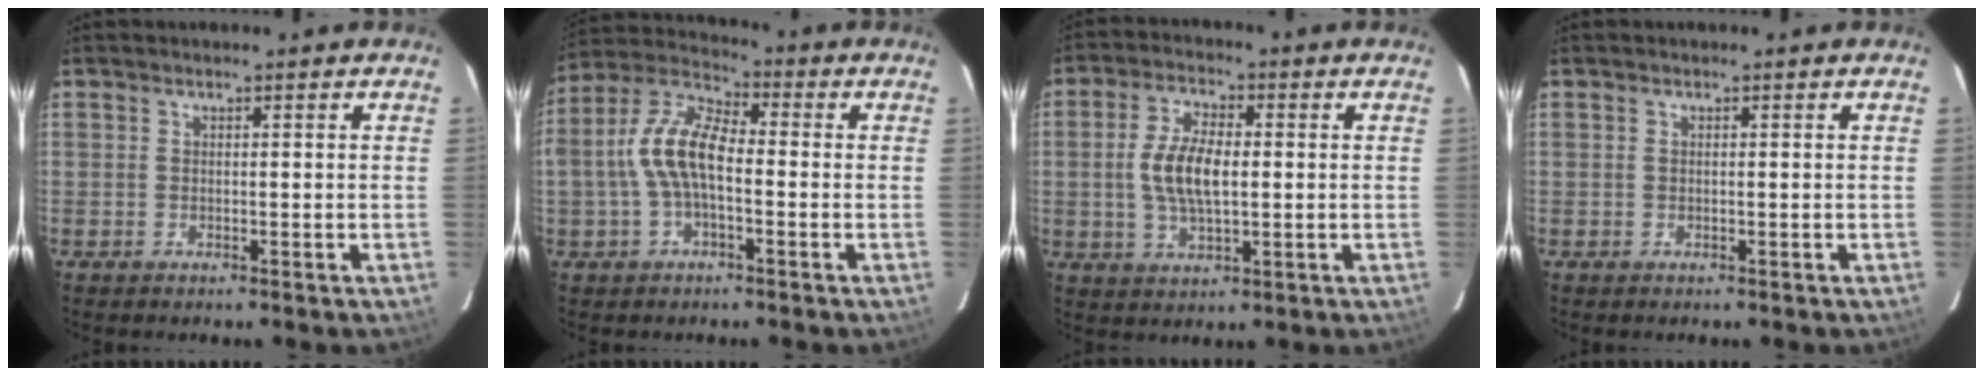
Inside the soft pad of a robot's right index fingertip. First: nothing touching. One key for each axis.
{"total": 10.6, "fx": -1.5, "fy": 5.1, "fz": 9.1, "tx": -0.196, "ty": 0.021, "tz": -0.032}
{"total": 8.8, "fx": 0.0, "fy": 3.9, "fz": 7.9, "tx": -0.156, "ty": 0.007, "tz": 0.002}
{"total": 0.0}